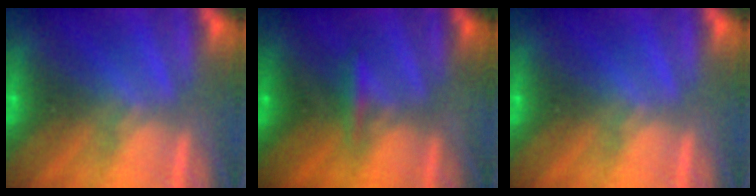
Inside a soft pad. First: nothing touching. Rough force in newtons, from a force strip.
{"total": 3.3}
{"total": 0.0}